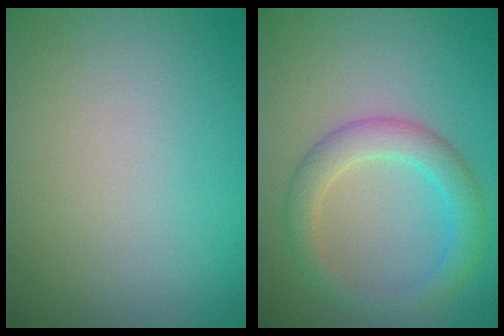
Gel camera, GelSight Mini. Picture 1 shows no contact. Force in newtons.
{"total": 3.5, "press": 3.5, "slide": 0.1}